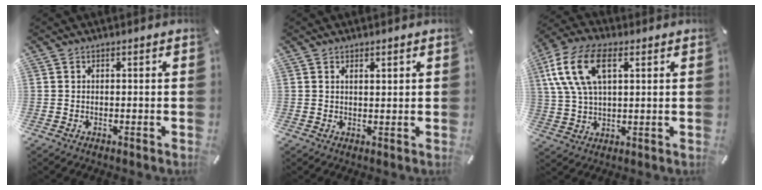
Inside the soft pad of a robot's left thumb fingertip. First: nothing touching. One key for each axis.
{"total": 1.3, "fx": 0.9, "fy": 0.4, "fz": 0.9, "tx": -0.017, "ty": -0.001, "tz": 0.016}
{"total": 13.1, "fx": 4.8, "fy": 7.4, "fz": 9.6, "tx": -0.229, "ty": 0.008, "tz": 0.085}